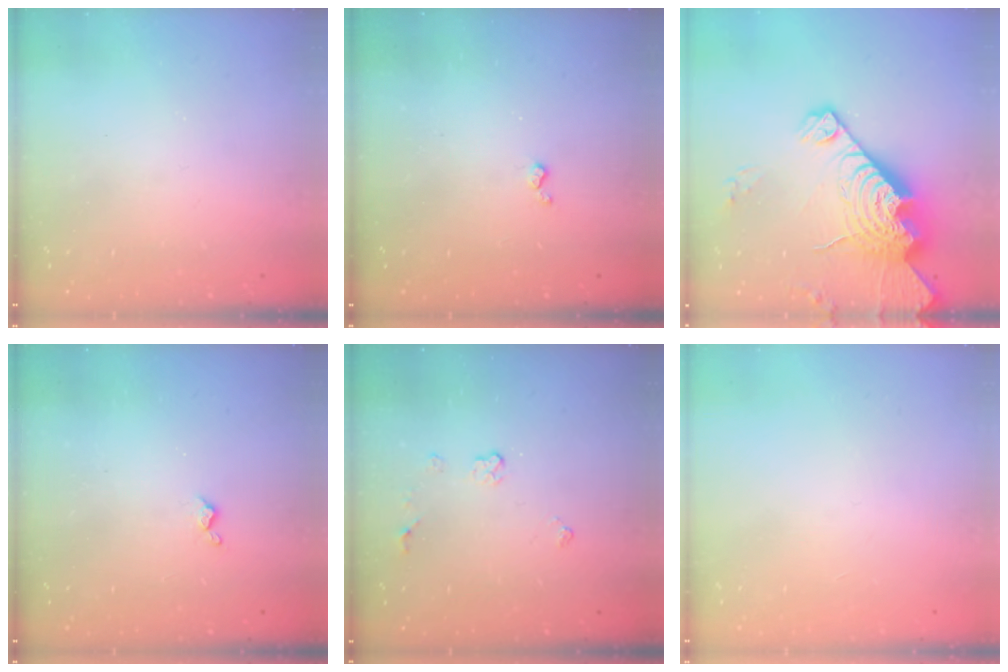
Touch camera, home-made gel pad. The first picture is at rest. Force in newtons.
{"total": 2.9, "press": 2.9, "slide": 0.5}
{"total": 21.7, "press": 21.6, "slide": 2.0}
{"total": 3.1, "press": 3.1, "slide": 0.7}
{"total": 3.9, "press": 3.8, "slide": 0.6}
{"total": 0.0}